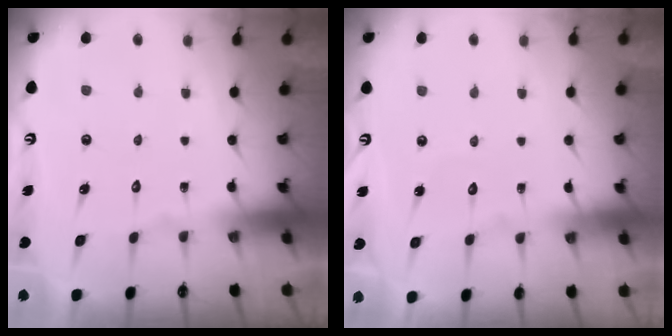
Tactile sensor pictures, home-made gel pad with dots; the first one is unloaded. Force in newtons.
{"total": 2.7, "press": 2.6, "slide": 0.3}